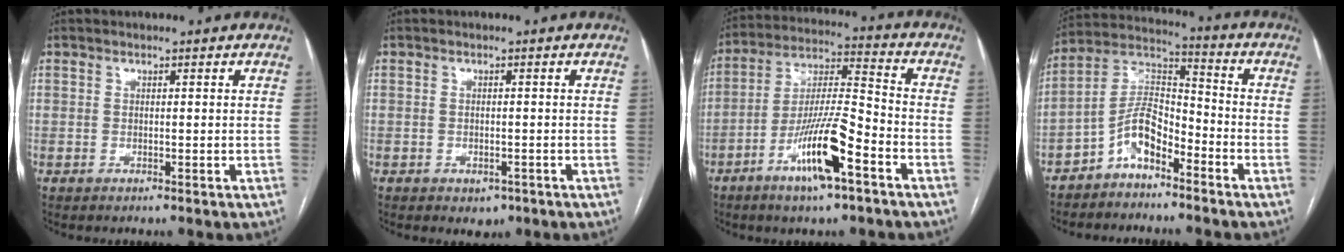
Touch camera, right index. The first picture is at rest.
{"total": 2.3, "force": [-1.3, 1.6, 1.1], "torque": [-0.010, 0.002, -0.007]}
{"total": 8.7, "force": [-4.6, 1.2, 7.3], "torque": [-0.137, -0.001, -0.083]}
{"total": 8.3, "force": [-5.1, 3.5, 5.5], "torque": [-0.115, 0.027, -0.100]}